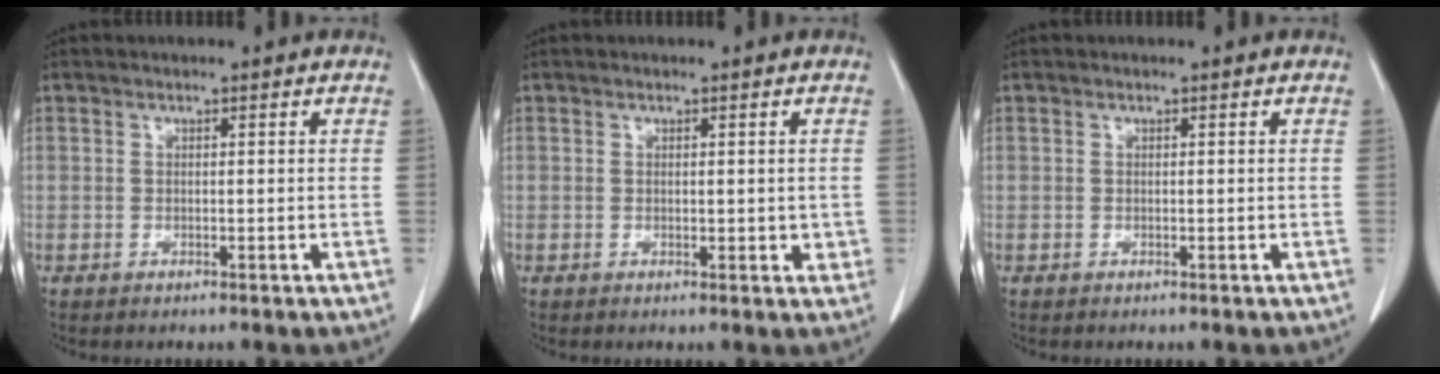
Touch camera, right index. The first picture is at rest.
{"total": 2.0, "force": [0.2, 1.2, 1.6], "torque": [-0.015, -0.001, 0.007]}
{"total": 0.0}